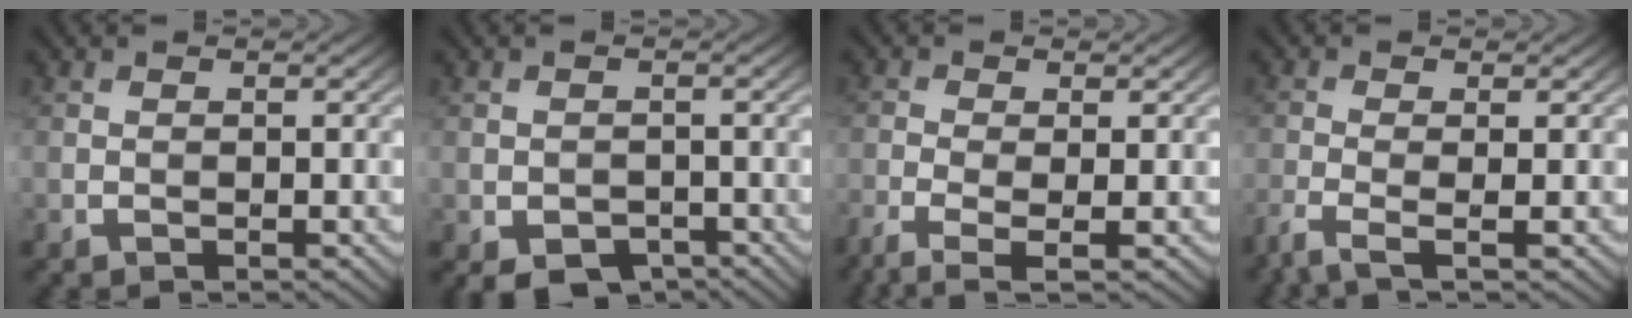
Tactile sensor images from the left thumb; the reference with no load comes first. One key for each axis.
{"total": 3.2, "fx": -2.2, "fy": 1.9, "fz": 1.3, "tx": -0.017, "ty": -0.006, "tz": -0.035}
{"total": 4.1, "fx": -2.3, "fy": 1.3, "fz": 3.1, "tx": -0.078, "ty": -0.010, "tz": -0.049}
{"total": 3.0, "fx": -1.8, "fy": 0.6, "fz": 2.3, "tx": -0.052, "ty": -0.005, "tz": -0.049}